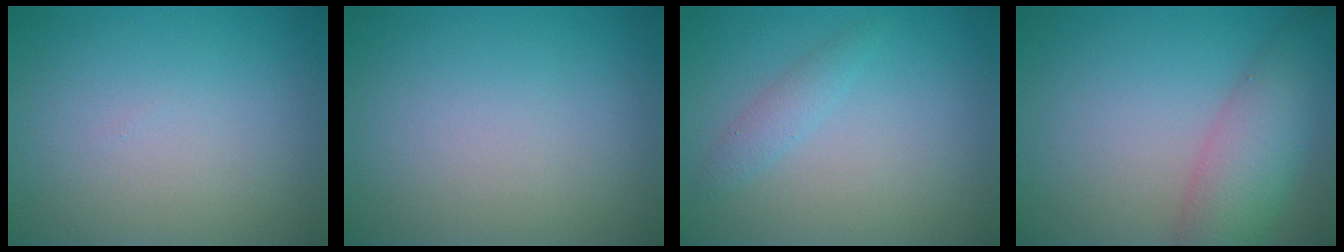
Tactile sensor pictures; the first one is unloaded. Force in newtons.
{"total": 0.0}
{"total": 1.5, "press": 1.5, "slide": 0.1}
{"total": 5.6, "press": 5.6, "slide": 0.3}